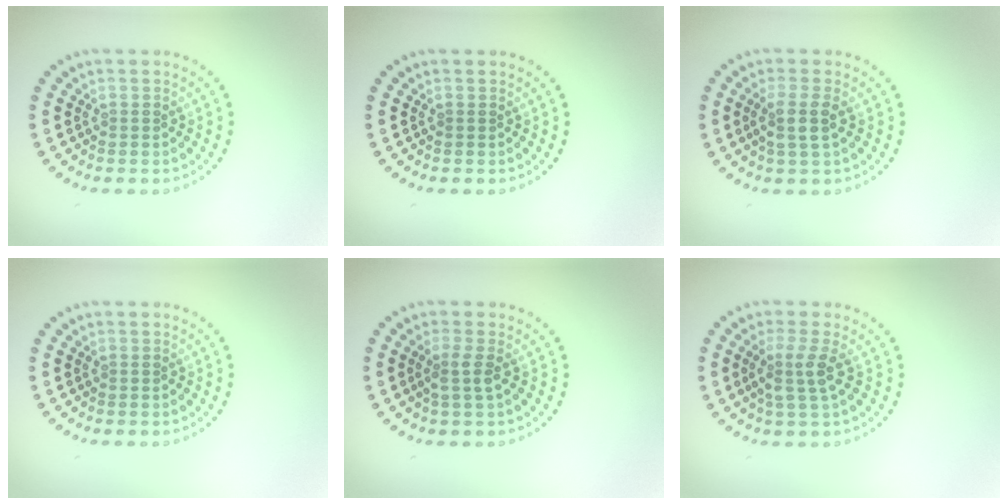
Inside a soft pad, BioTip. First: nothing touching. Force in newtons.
{"total": 0.0}
{"total": 2.3, "press": 2.0, "slide": 1.1}
{"total": 0.0}
{"total": 1.7, "press": 1.3, "slide": 1.0}
{"total": 2.6, "press": 2.1, "slide": 1.6}